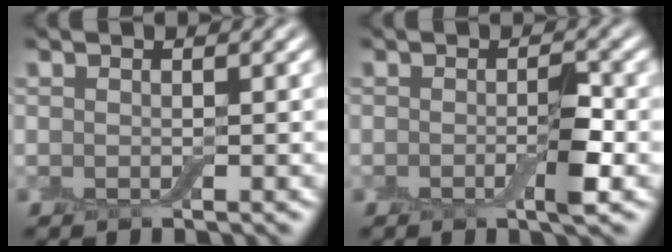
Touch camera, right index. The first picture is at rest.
{"total": 2.3, "force": [-0.6, 0.4, 2.2], "torque": [-0.034, -0.001, -0.013]}